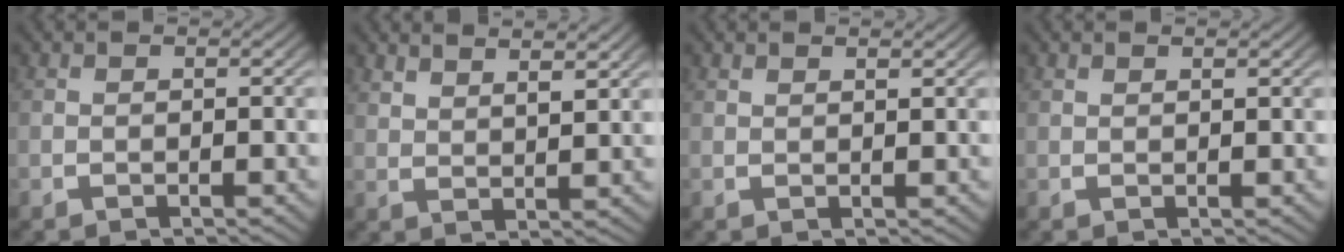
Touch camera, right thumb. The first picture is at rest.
{"total": 3.2, "force": [3.0, 0.3, 1.1], "torque": [-0.017, 0.001, 0.059]}
{"total": 1.0, "force": [0.9, -0.1, 0.2], "torque": [-0.003, -0.001, 0.021]}
{"total": 0.7, "force": [0.6, -0.1, 0.1], "torque": [-0.004, -0.001, 0.015]}